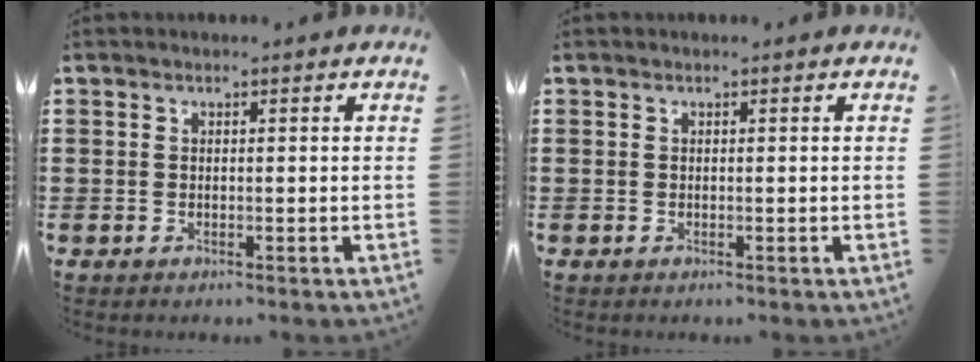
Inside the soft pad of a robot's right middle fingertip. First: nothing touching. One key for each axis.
{"total": 0.0}